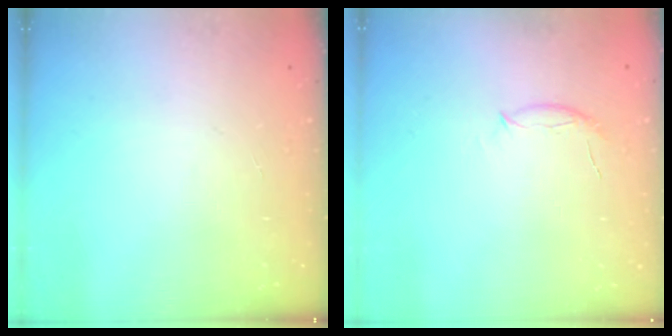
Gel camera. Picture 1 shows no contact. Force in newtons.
{"total": 5.6, "press": 5.5, "slide": 0.9}